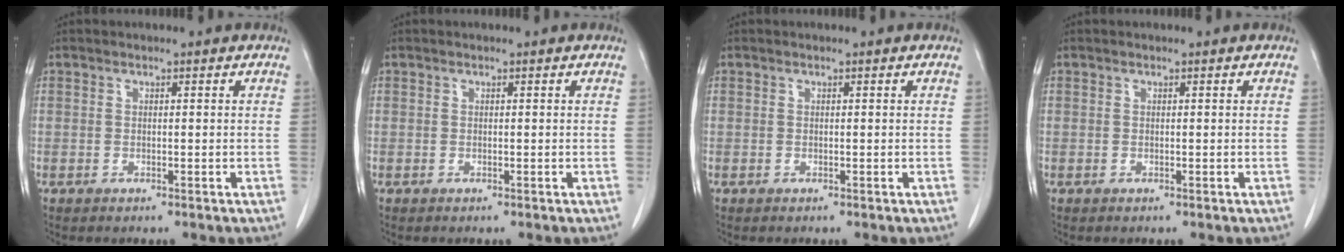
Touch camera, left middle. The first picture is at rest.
{"total": 0.0}
{"total": 0.0}
{"total": 0.0}